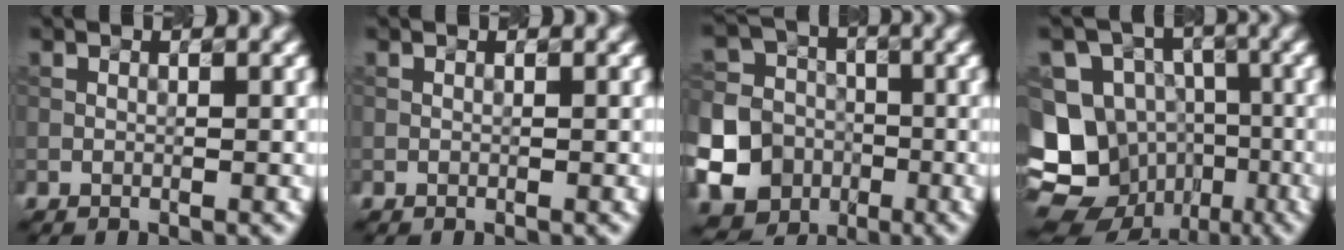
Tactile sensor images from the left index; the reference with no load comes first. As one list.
[{"total": 0.0}, {"total": 19.1, "force": [-6.9, 17.5, 3.4], "torque": [-0.120, -0.053, -0.136]}, {"total": 15.7, "force": [-5.5, 13.6, 5.4], "torque": [-0.142, -0.019, -0.091]}]